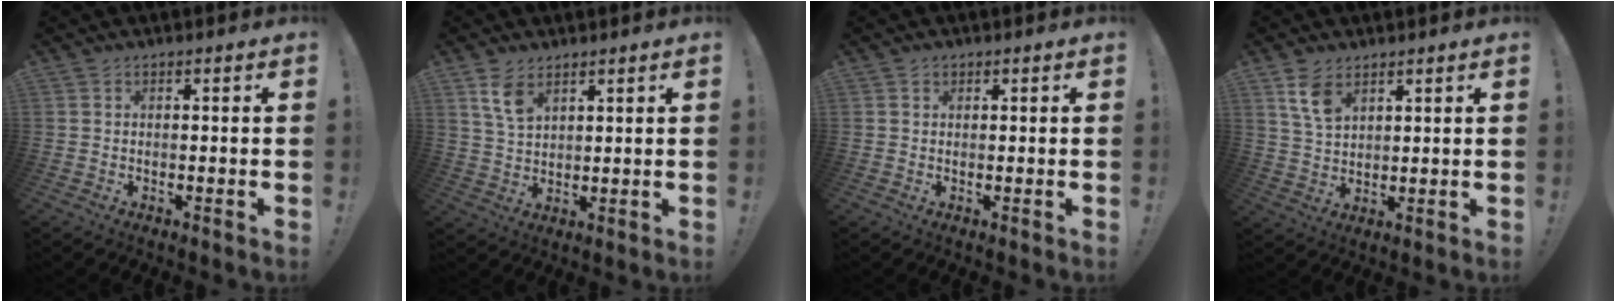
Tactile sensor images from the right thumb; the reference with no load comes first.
{"total": 6.6, "force": [4.1, 3.3, 4.1], "torque": [-0.071, -0.019, 0.076]}
{"total": 1.0, "force": [0.7, 0.7, 0.2], "torque": [-0.003, 0.001, 0.012]}
{"total": 7.1, "force": [4.2, 3.9, 4.2], "torque": [-0.075, -0.019, 0.080]}